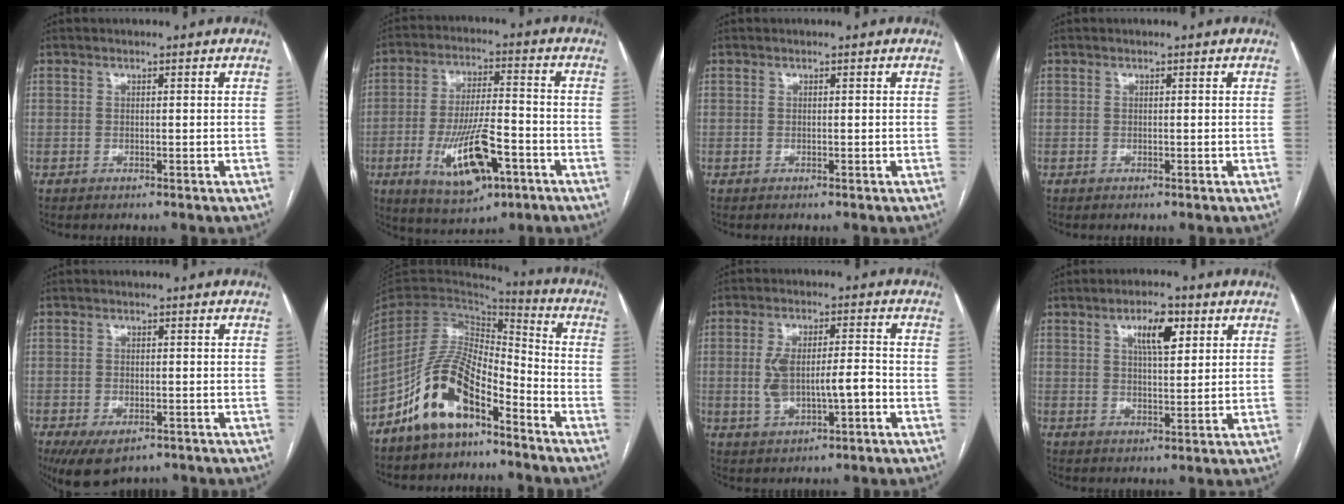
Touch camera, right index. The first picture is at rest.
{"total": 12.9, "force": [-5.0, 4.1, 11.1], "torque": [-0.207, -0.006, -0.076]}
{"total": 0.0}
{"total": 0.0}
{"total": 6.8, "force": [-4.4, 3.4, 3.8], "torque": [-0.063, -0.007, -0.064]}
{"total": 12.5, "force": [-8.0, 4.8, 8.3], "torque": [-0.174, 0.017, -0.150]}
{"total": 7.9, "force": [-1.3, 2.8, 7.3], "torque": [-0.146, 0.017, -0.013]}
{"total": 6.0, "force": [2.7, 2.1, 5.0], "torque": [-0.086, 0.008, 0.045]}